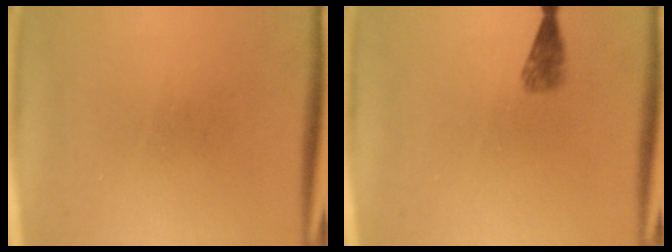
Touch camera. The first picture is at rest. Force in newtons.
{"total": 1.9}